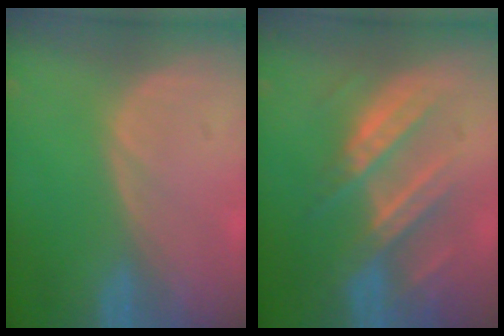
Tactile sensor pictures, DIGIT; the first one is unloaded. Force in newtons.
{"total": 8.8, "press": 7.8, "slide": 4.0}